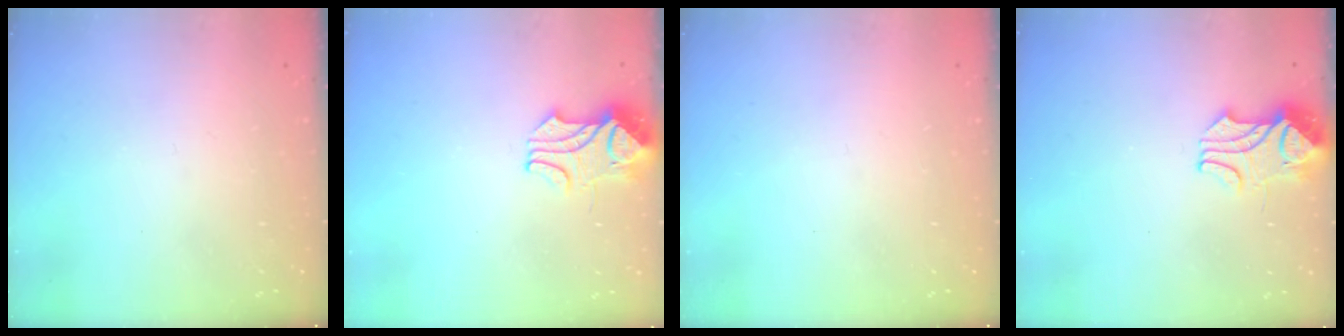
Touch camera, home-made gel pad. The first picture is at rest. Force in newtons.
{"total": 2.0, "press": 1.9, "slide": 0.8}
{"total": 0.0}
{"total": 2.2, "press": 2.0, "slide": 0.9}